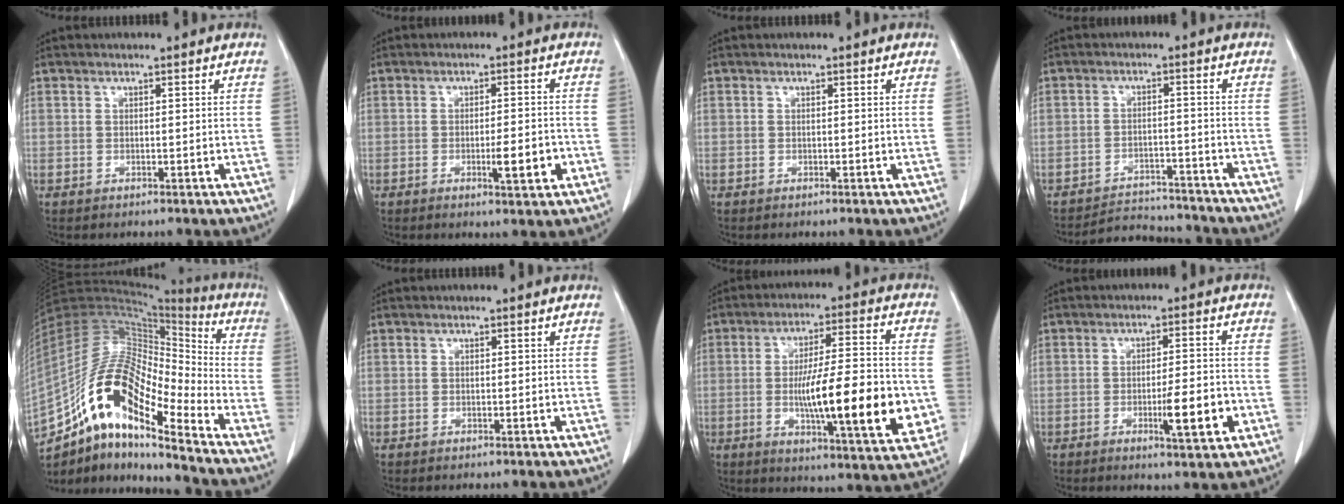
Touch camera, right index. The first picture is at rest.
{"total": 5.1, "force": [-1.8, 0.7, 4.8], "torque": [-0.072, -0.003, -0.022]}
{"total": 0.0}
{"total": 7.1, "force": [-6.9, 1.7, -0.5], "torque": [0.013, 0.012, -0.107]}
{"total": 18.9, "force": [-12.3, 4.2, 13.8], "torque": [-0.271, 0.024, -0.217]}
{"total": 0.0}
{"total": 18.8, "force": [-3.2, 2.7, 18.3], "torque": [-0.263, -0.004, -0.043]}
{"total": 7.2, "force": [-2.6, 0.7, 6.7], "torque": [-0.101, -0.007, -0.035]}